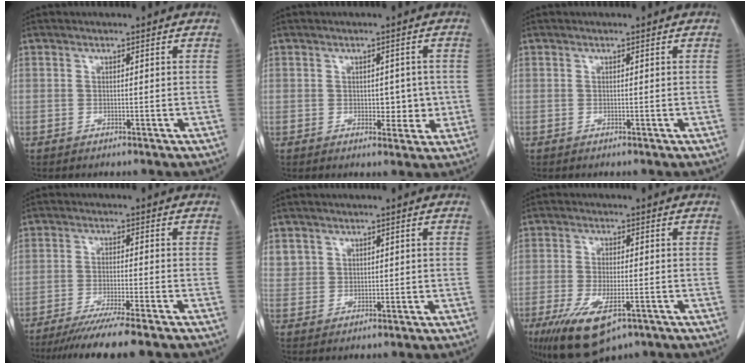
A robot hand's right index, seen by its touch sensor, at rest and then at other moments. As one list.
[{"total": 4.0, "force": [-0.2, 2.6, 3.1], "torque": [-0.028, 0.006, 0.004]}, {"total": 0.0}, {"total": 11.3, "force": [-9.4, -0.6, 6.2], "torque": [-0.075, -0.031, -0.145]}, {"total": 3.3, "force": [1.6, 2.9, 0.2], "torque": [0.010, 0.006, 0.031]}, {"total": 10.8, "force": [-5.9, 4.1, 8.1], "torque": [-0.151, -0.022, -0.092]}]